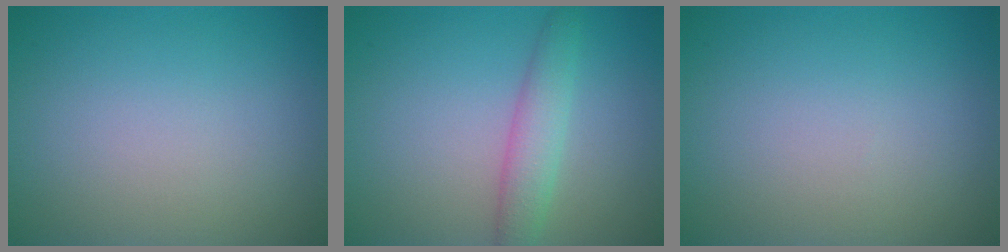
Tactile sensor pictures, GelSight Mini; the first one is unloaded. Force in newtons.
{"total": 2.8, "press": 2.8, "slide": 0.1}
{"total": 0.0}